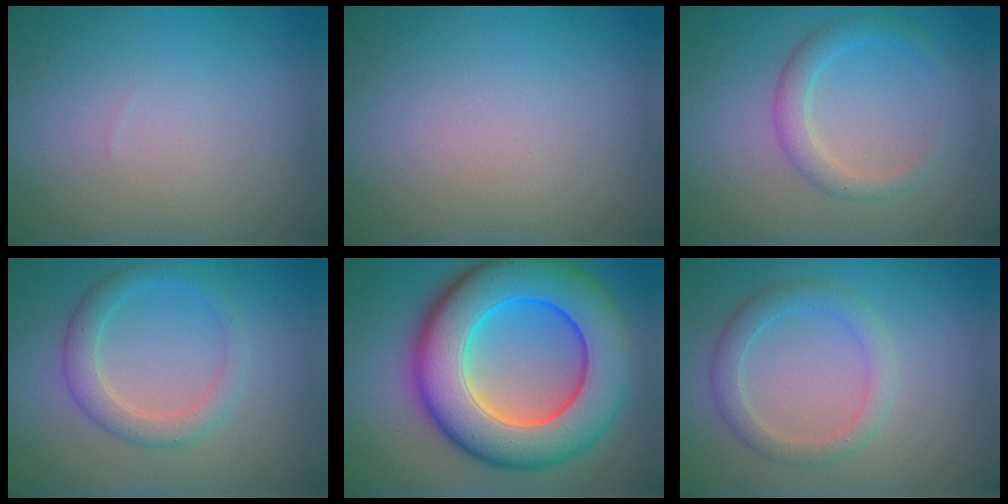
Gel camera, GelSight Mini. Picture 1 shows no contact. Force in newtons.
{"total": 0.0}
{"total": 2.4, "press": 2.3, "slide": 0.2}
{"total": 2.7, "press": 2.7, "slide": 0.2}
{"total": 13.1, "press": 13.1, "slide": 0.2}
{"total": 2.5, "press": 2.5, "slide": 0.0}